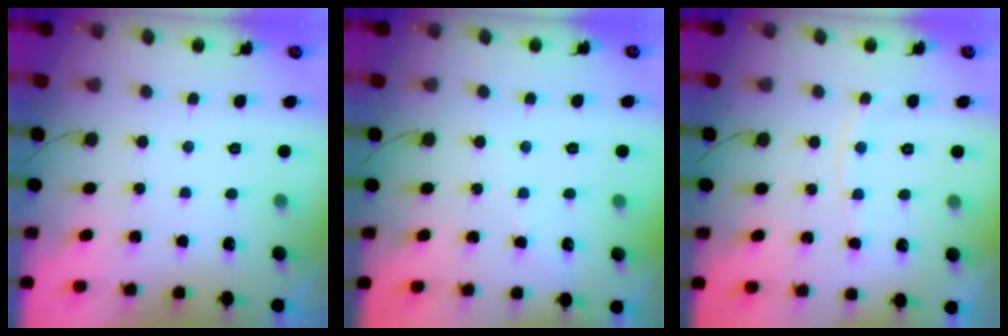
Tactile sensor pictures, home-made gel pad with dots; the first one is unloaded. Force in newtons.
{"total": 3.3, "press": 3.2, "slide": 0.4}
{"total": 5.5, "press": 5.4, "slide": 0.5}